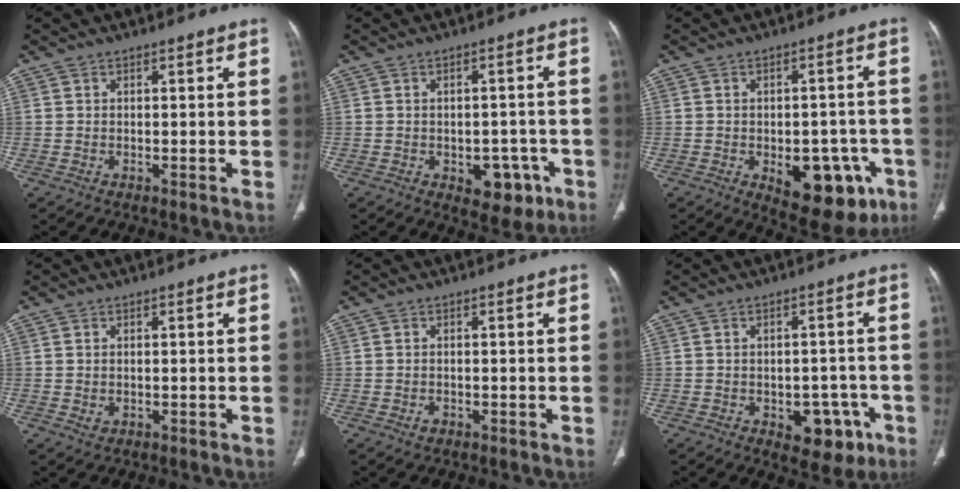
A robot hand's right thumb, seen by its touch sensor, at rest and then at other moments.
{"total": 7.5, "force": [-3.1, 4.8, 4.8], "torque": [-0.029, 0.017, -0.030]}
{"total": 14.7, "force": [-5.6, 8.0, 11.0], "torque": [-0.107, 0.019, -0.059]}
{"total": 1.3, "force": [0.0, 1.0, 0.8], "torque": [-0.016, -0.002, 0.004]}
{"total": 1.2, "force": [-0.5, 0.9, 0.6], "torque": [-0.009, 0.004, -0.006]}
{"total": 8.6, "force": [-3.6, 5.4, 5.6], "torque": [-0.036, 0.023, -0.036]}